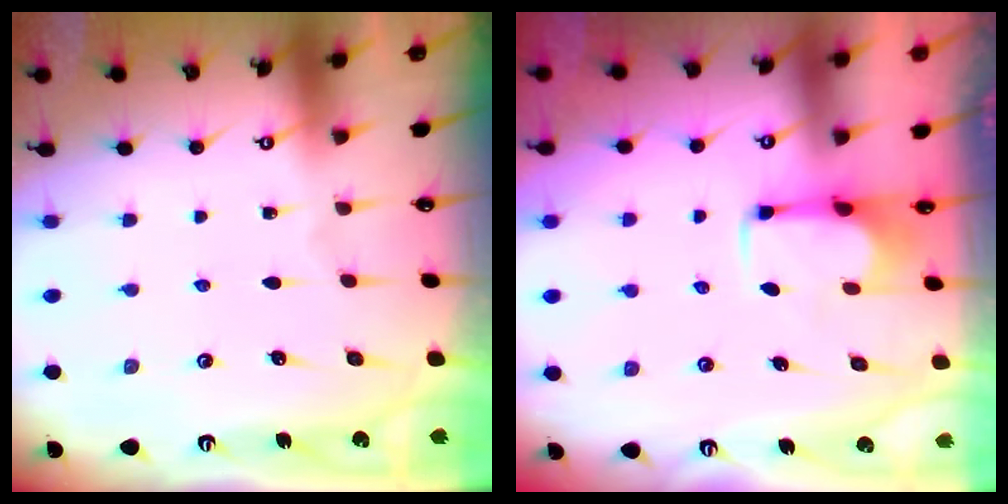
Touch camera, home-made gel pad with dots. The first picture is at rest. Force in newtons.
{"total": 2.8, "press": 2.6, "slide": 1.0}